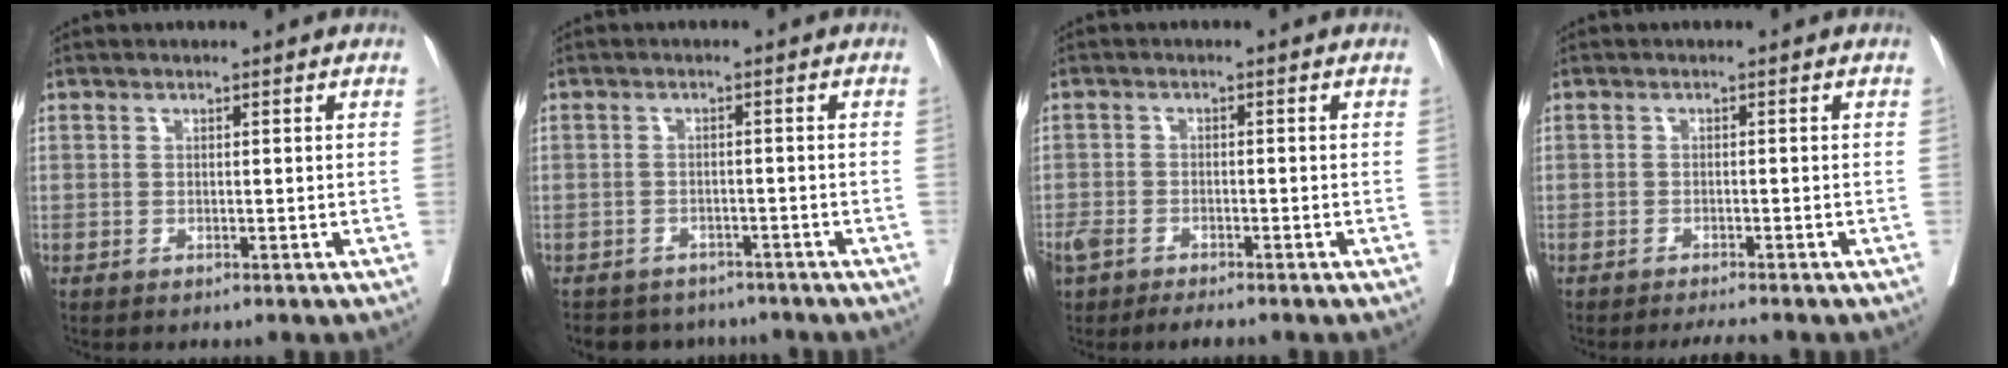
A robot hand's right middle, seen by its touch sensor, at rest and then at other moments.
{"total": 6.4, "force": [-5.7, 2.8, 0.5], "torque": [-0.002, 0.007, -0.072]}
{"total": 5.9, "force": [-4.6, 2.1, 2.9], "torque": [-0.059, -0.002, -0.080]}
{"total": 2.9, "force": [-2.7, -0.1, 1.2], "torque": [-0.016, -0.005, -0.039]}